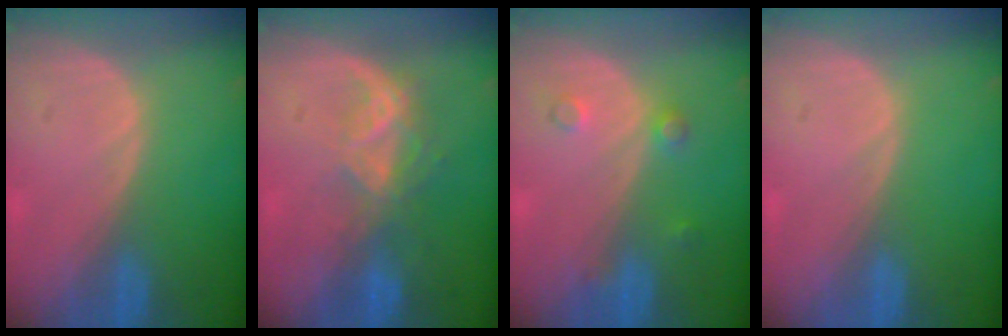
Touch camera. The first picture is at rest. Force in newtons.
{"total": 6.8, "press": 5.8, "slide": 3.5}
{"total": 2.3, "press": 2.3, "slide": 0.2}
{"total": 0.0}